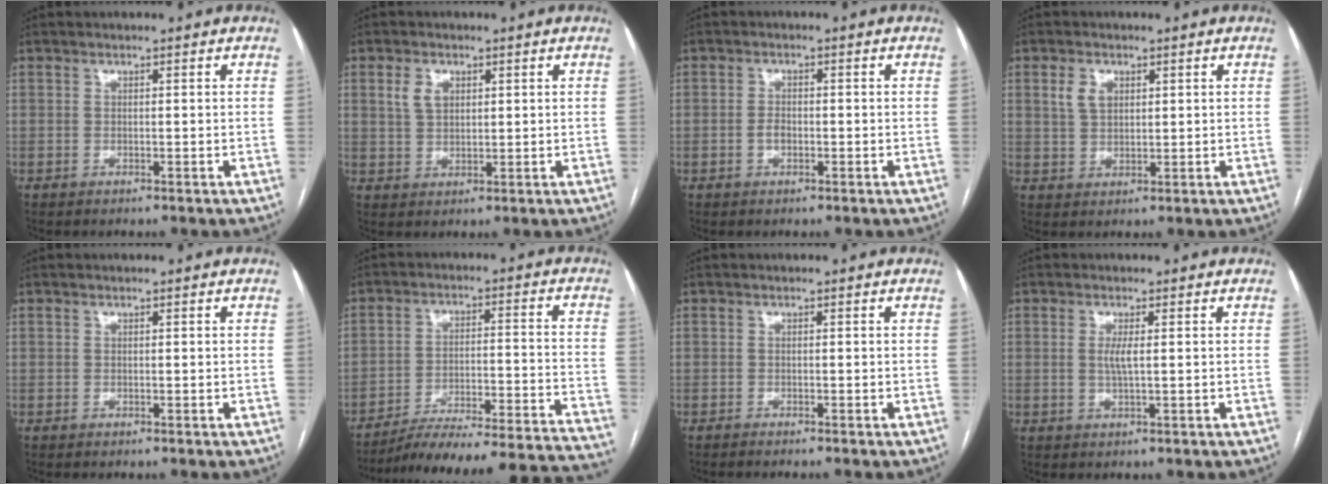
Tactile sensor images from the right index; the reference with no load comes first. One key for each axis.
{"total": 3.7, "fx": 1.5, "fy": 2.4, "fz": 2.4, "tx": -0.052, "ty": 0.008, "tz": 0.033}
{"total": 1.8, "fx": -0.5, "fy": 1.0, "fz": 1.4, "tx": -0.026, "ty": 0.003, "tz": -0.008}
{"total": 3.7, "fx": 1.5, "fy": 2.5, "fz": 2.4, "tx": -0.051, "ty": 0.008, "tz": 0.034}
{"total": 0.0}
{"total": 28.3, "fx": -26.4, "fy": 0.7, "fz": 10.1, "tx": -0.071, "ty": -0.014, "tz": -0.353}
{"total": 1.9, "fx": -1.7, "fy": -0.1, "fz": 0.9, "tx": -0.011, "ty": 0.000, "tz": -0.021}
{"total": 2.2, "fx": 0.2, "fy": 0.1, "fz": 2.2, "tx": -0.050, "ty": -0.002, "tz": 0.004}